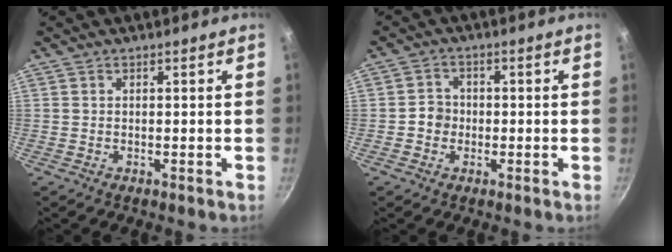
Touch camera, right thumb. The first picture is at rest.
{"total": 3.4, "force": [-0.8, 3.1, 1.2], "torque": [0.004, 0.012, -0.018]}